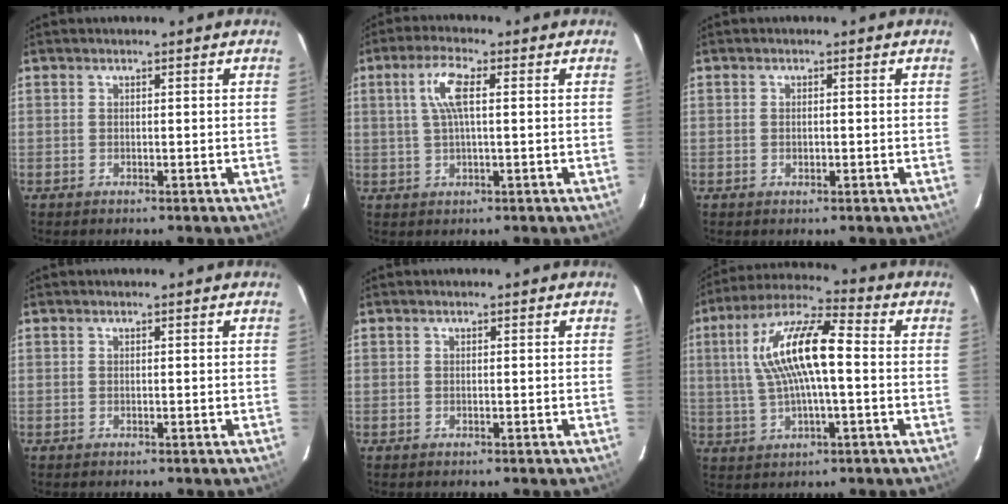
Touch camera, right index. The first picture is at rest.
{"total": 6.1, "force": [1.3, 1.4, 5.7], "torque": [-0.113, 0.009, 0.027]}
{"total": 1.3, "force": [-0.1, 0.7, 1.0], "torque": [-0.018, 0.002, -0.002]}
{"total": 0.0}
{"total": 0.0}
{"total": 14.4, "force": [1.2, 3.9, 13.8], "torque": [-0.265, 0.021, 0.019]}